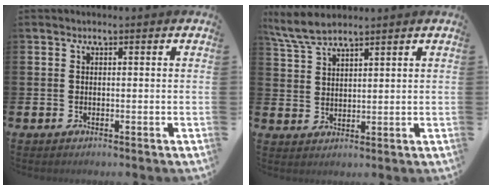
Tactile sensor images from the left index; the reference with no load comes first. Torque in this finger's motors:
{"motor_torque": [0.57, -0.53, 0.12, 0.13]}